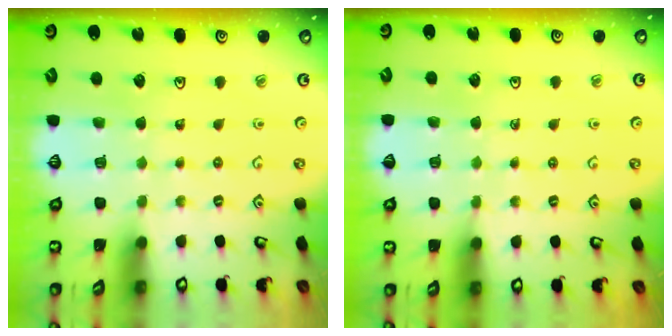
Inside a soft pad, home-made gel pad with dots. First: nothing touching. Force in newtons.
{"total": 1.9, "press": 1.9, "slide": 0.3}